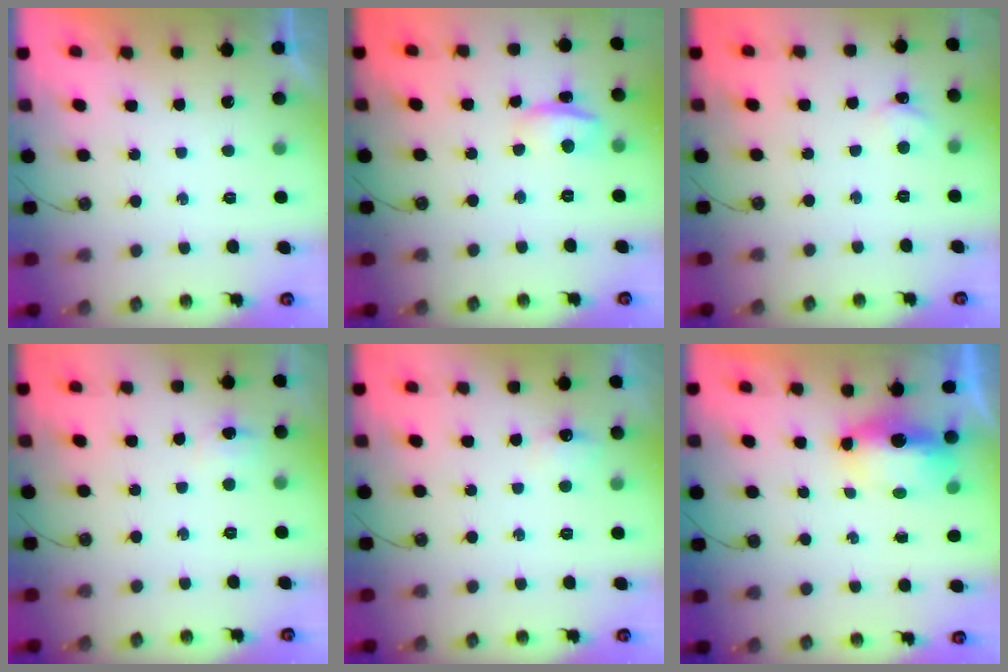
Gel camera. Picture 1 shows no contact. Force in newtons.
{"total": 4.2, "press": 3.6, "slide": 2.1}
{"total": 1.7, "press": 1.7, "slide": 0.2}
{"total": 4.3, "press": 4.1, "slide": 1.4}
{"total": 5.6, "press": 5.5, "slide": 0.7}
{"total": 11.4, "press": 8.3, "slide": 7.7}